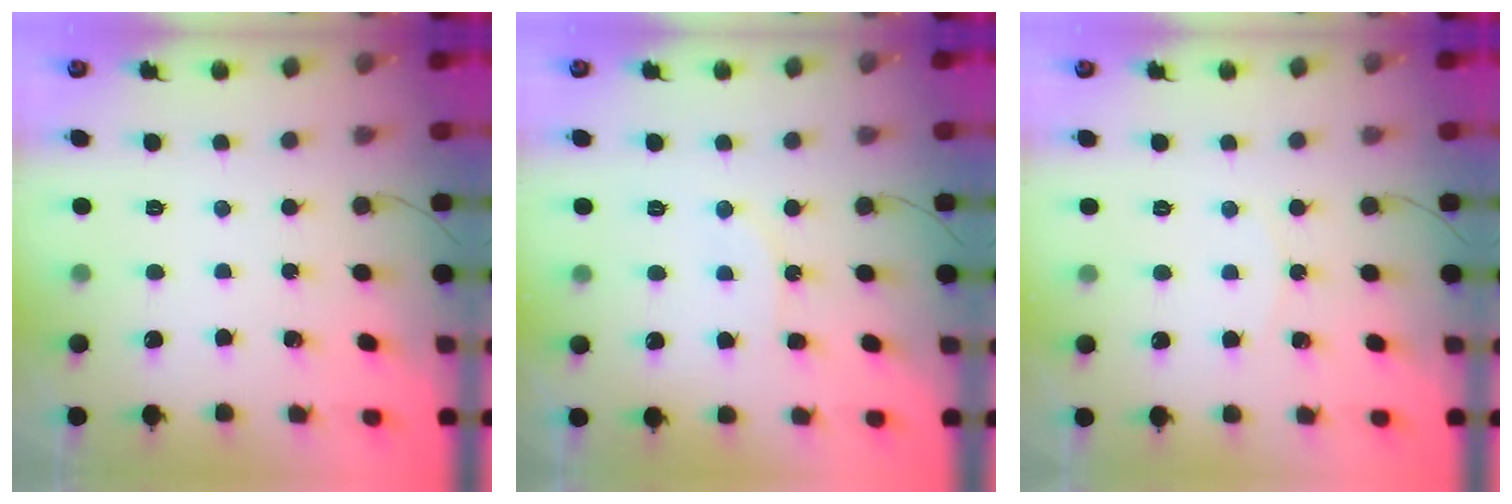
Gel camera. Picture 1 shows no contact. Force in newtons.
{"total": 6.7, "press": 6.3, "slide": 2.3}
{"total": 3.9, "press": 3.1, "slide": 2.4}